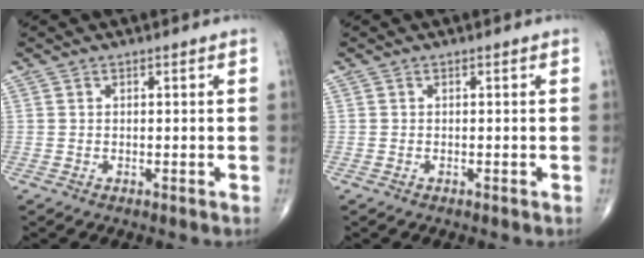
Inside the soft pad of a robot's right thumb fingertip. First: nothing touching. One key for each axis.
{"total": 0.0}